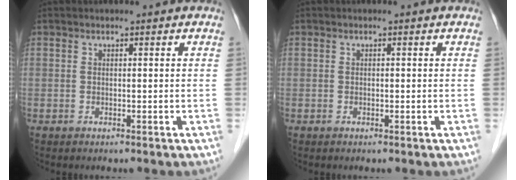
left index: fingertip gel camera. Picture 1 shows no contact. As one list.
[{"total": 0.0}]